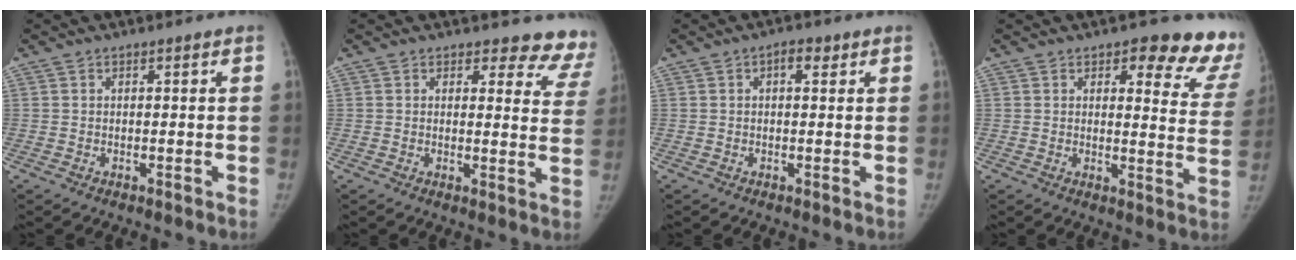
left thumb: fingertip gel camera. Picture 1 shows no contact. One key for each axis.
{"total": 10.6, "fx": 10.0, "fy": 3.7, "fz": 0.4, "tx": 0.052, "ty": -0.084, "tz": 0.070}
{"total": 2.3, "fx": 0.8, "fy": 1.1, "fz": 1.8, "tx": -0.021, "ty": 0.003, "tz": 0.009}
{"total": 14.2, "fx": 11.2, "fy": 5.4, "fz": 6.7, "tx": -0.016, "ty": -0.075, "tz": 0.099}